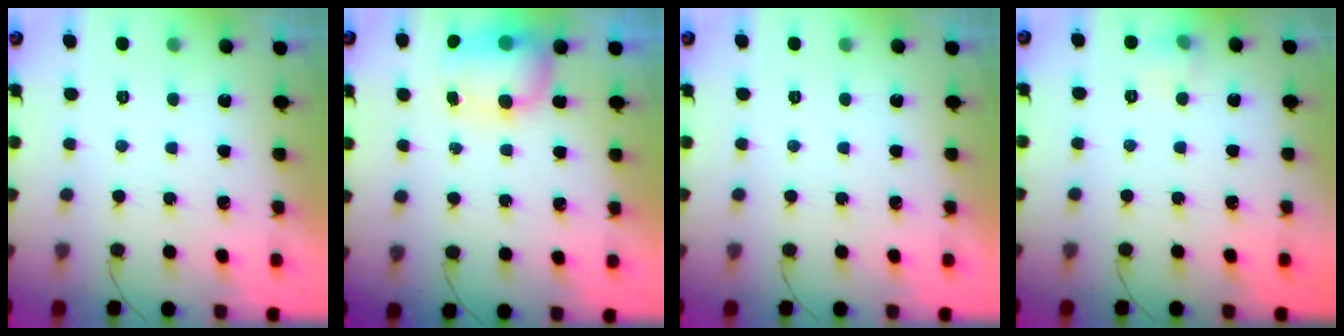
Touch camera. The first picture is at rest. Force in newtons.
{"total": 11.3, "press": 8.7, "slide": 7.1}
{"total": 0.0}
{"total": 5.2, "press": 5.1, "slide": 1.1}